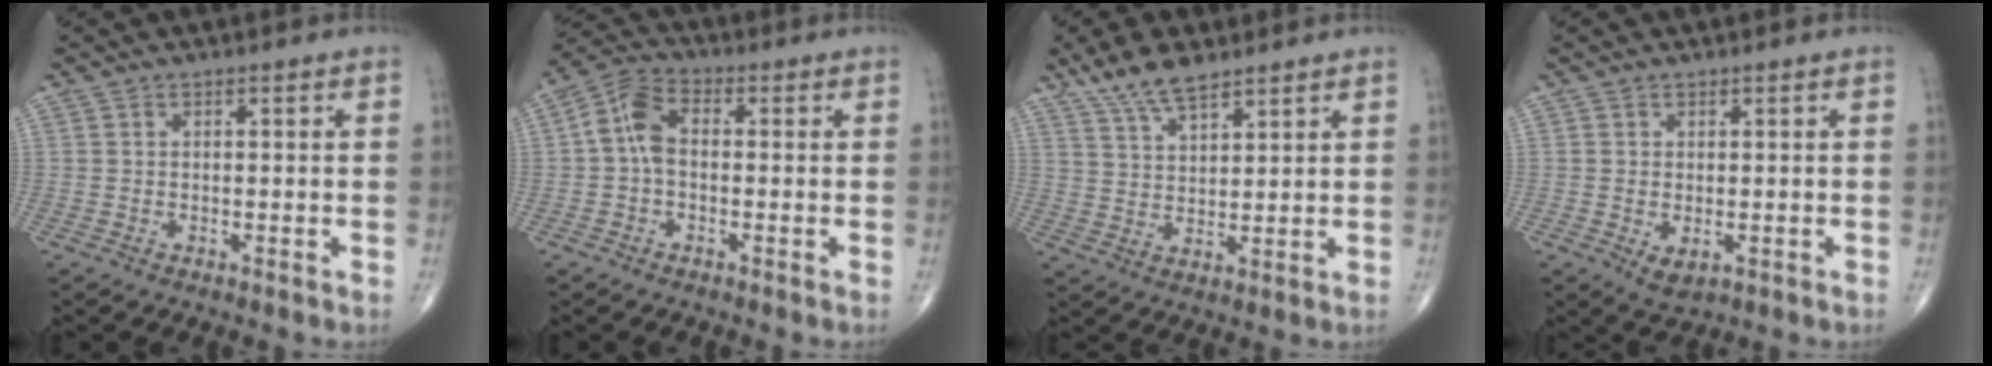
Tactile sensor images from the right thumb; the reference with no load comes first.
{"total": 7.0, "force": [-0.1, 4.3, 5.5], "torque": [-0.101, 0.023, -0.015]}
{"total": 8.0, "force": [6.1, 2.7, 4.5], "torque": [-0.074, -0.028, 0.117]}
{"total": 2.9, "force": [-0.6, 1.8, 2.3], "torque": [-0.035, -0.004, 0.001]}